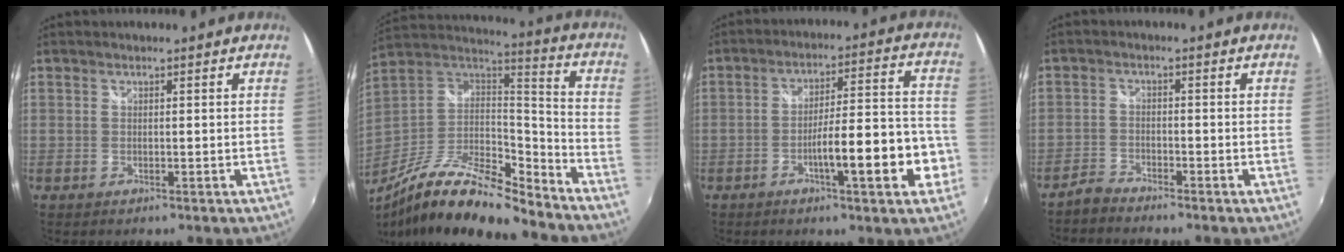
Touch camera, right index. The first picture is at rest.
{"total": 21.4, "force": [-15.8, 5.3, 13.5], "torque": [-0.252, -0.027, -0.287]}
{"total": 13.0, "force": [-5.0, 1.9, 11.8], "torque": [-0.182, 0.006, -0.070]}
{"total": 3.0, "force": [-2.9, 0.7, 0.4], "torque": [-0.019, -0.003, -0.061]}